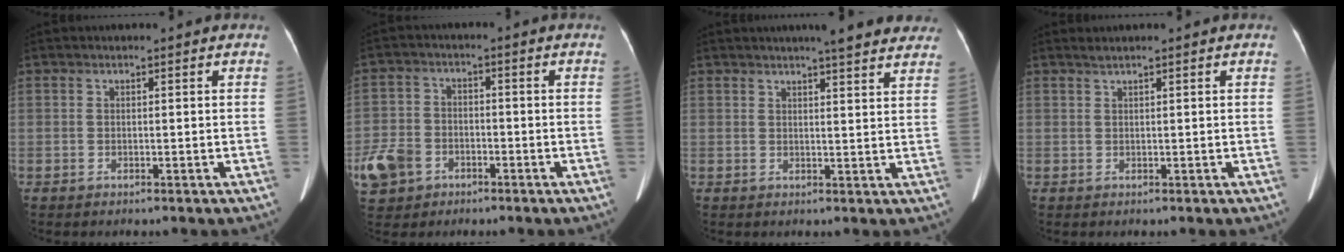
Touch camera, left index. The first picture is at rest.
{"total": 8.6, "force": [-4.2, 6.4, 3.9], "torque": [-0.103, 0.007, -0.071]}
{"total": 10.2, "force": [8.8, 1.0, 5.1], "torque": [-0.054, 0.007, 0.089]}
{"total": 0.9, "force": [0.7, -0.2, 0.5], "torque": [-0.016, 0.008, 0.020]}